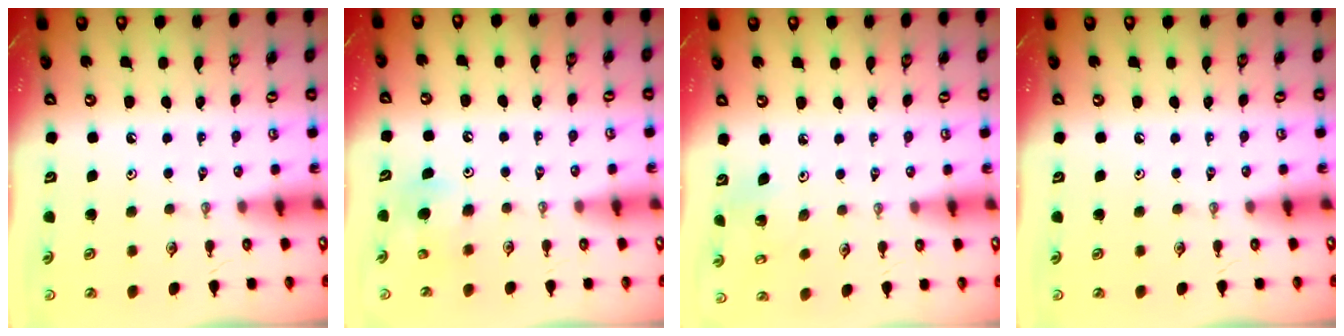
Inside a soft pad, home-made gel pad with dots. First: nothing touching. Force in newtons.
{"total": 5.2, "press": 5.1, "slide": 0.9}
{"total": 4.5, "press": 4.5, "slide": 0.4}
{"total": 0.0}